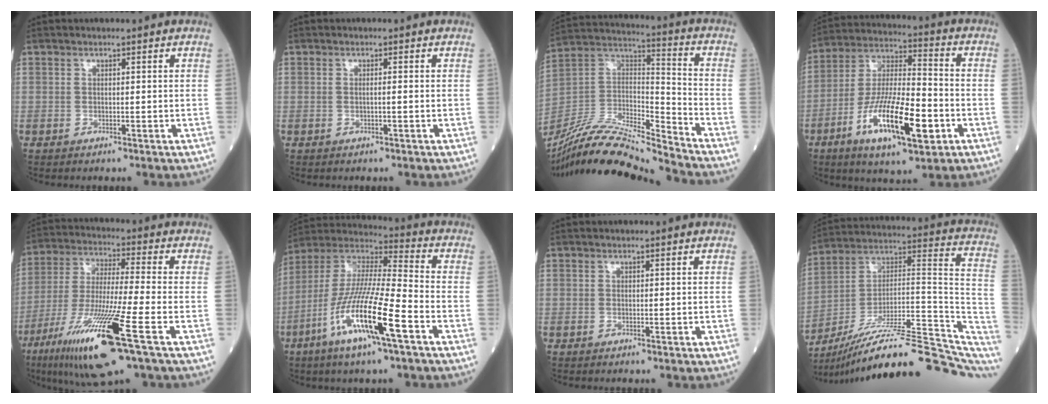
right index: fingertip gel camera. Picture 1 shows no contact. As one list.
[{"total": 0.6, "force": [0.0, -0.1, 0.6], "torque": [-0.012, 0.001, 0.003]}, {"total": 19.9, "force": [-18.4, 0.2, 7.5], "torque": [-0.160, 0.014, -0.334]}, {"total": 16.3, "force": [-6.1, 3.8, 14.7], "torque": [-0.283, -0.013, -0.102]}, {"total": 17.6, "force": [-8.4, 0.1, 15.5], "torque": [-0.317, -0.046, -0.154]}, {"total": 17.0, "force": [-7.3, 1.1, 15.3], "torque": [-0.314, -0.020, -0.140]}, {"total": 0.0}, {"total": 26.2, "force": [-19.9, 4.6, 16.5], "torque": [-0.184, 0.040, -0.298]}]